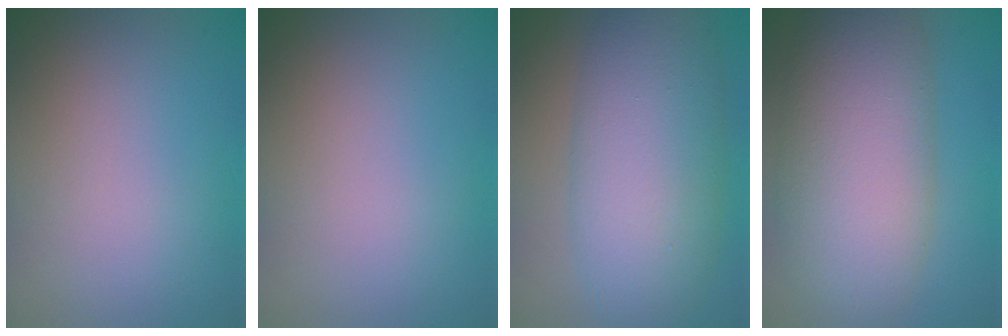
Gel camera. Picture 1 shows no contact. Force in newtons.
{"total": 0.0}
{"total": 9.5, "press": 9.5, "slide": 0.1}
{"total": 10.7, "press": 10.7, "slide": 0.5}